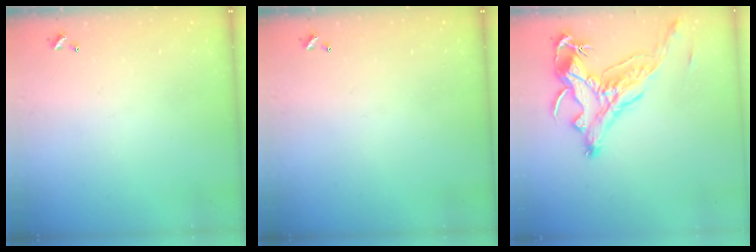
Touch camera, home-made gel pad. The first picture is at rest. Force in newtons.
{"total": 0.0}
{"total": 2.9, "press": 2.5, "slide": 1.3}